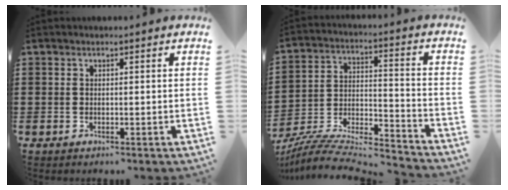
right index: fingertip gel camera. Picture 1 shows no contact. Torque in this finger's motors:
{"motor_torque": [-0.71, 0.59, 0.11, 0.08]}